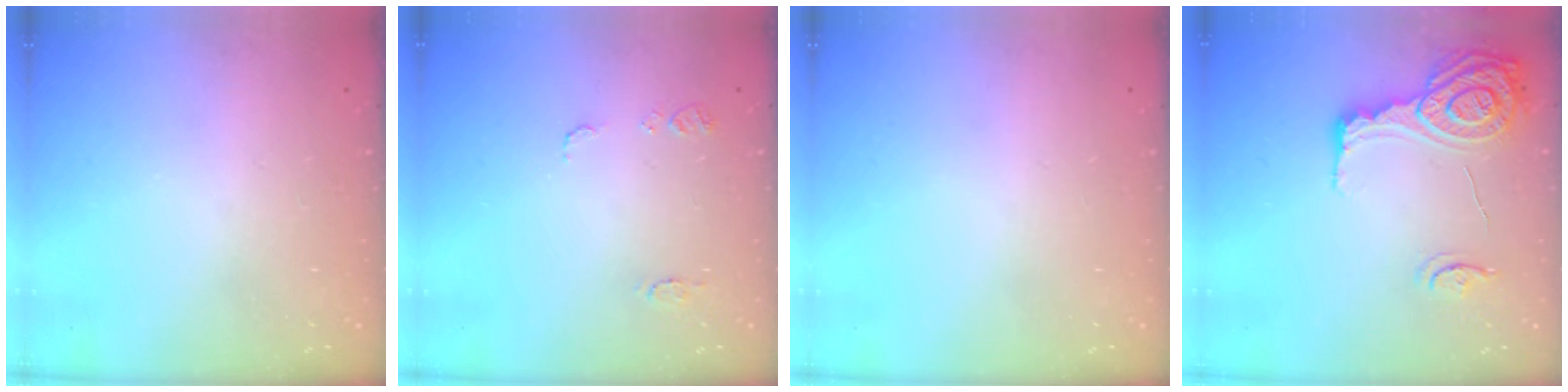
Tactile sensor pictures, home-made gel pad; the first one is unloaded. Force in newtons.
{"total": 7.1, "press": 7.0, "slide": 0.7}
{"total": 0.0}
{"total": 16.9, "press": 16.8, "slide": 1.4}